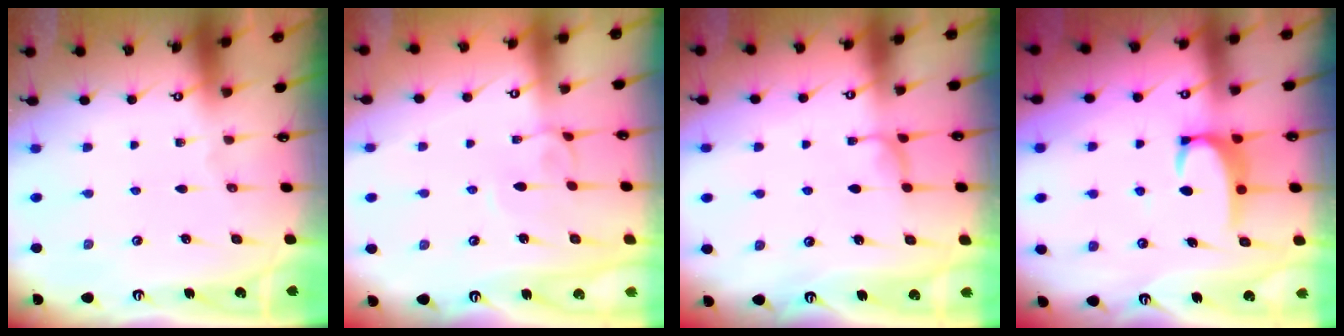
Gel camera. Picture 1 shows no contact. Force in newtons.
{"total": 1.7, "press": 1.7, "slide": 0.4}
{"total": 2.0, "press": 1.9, "slide": 0.5}
{"total": 3.2, "press": 3.2, "slide": 0.3}